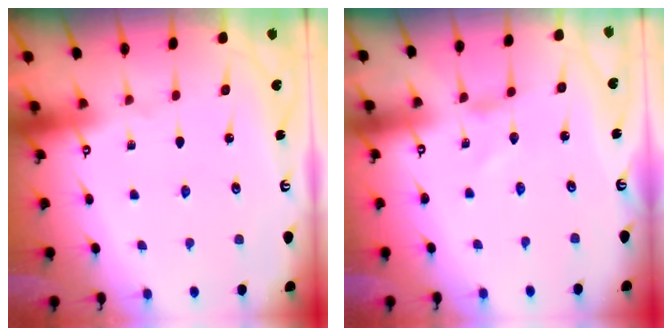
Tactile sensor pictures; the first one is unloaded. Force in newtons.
{"total": 0.0}